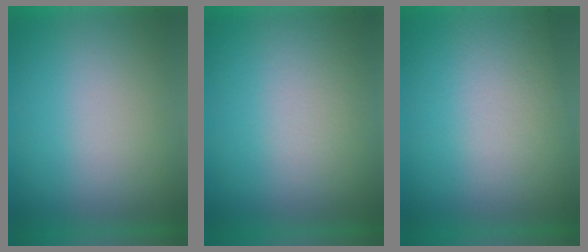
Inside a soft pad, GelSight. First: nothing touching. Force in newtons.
{"total": 2.3}
{"total": 2.6}